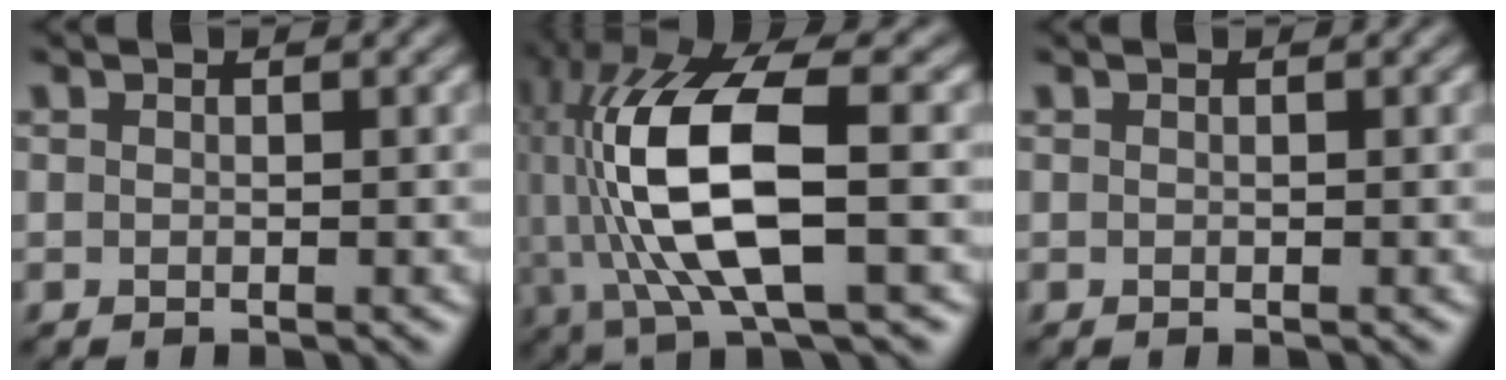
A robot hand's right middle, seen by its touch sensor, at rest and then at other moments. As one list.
[{"total": 12.0, "force": [0.0, 4.2, 11.3], "torque": [-0.235, -0.001, 0.004]}, {"total": 0.0}]